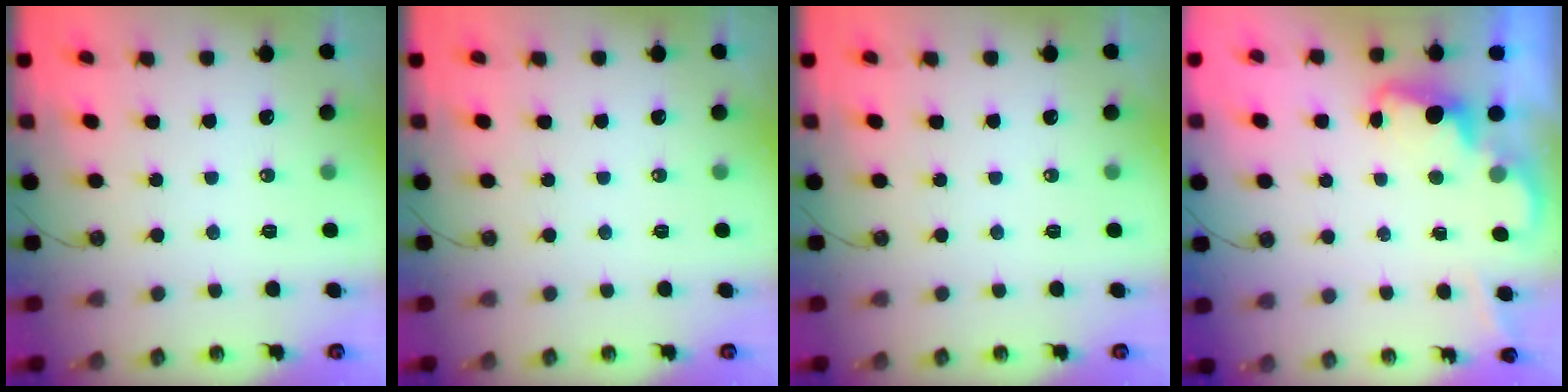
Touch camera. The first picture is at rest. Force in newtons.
{"total": 0.0}
{"total": 0.0}
{"total": 2.0, "press": 1.9, "slide": 0.5}